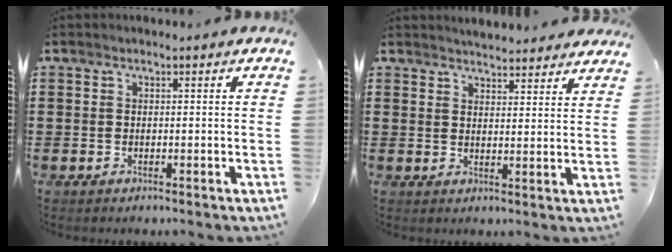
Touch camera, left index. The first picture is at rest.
{"total": 3.4, "force": [3.4, 0.1, 0.1], "torque": [-0.012, -0.012, 0.063]}